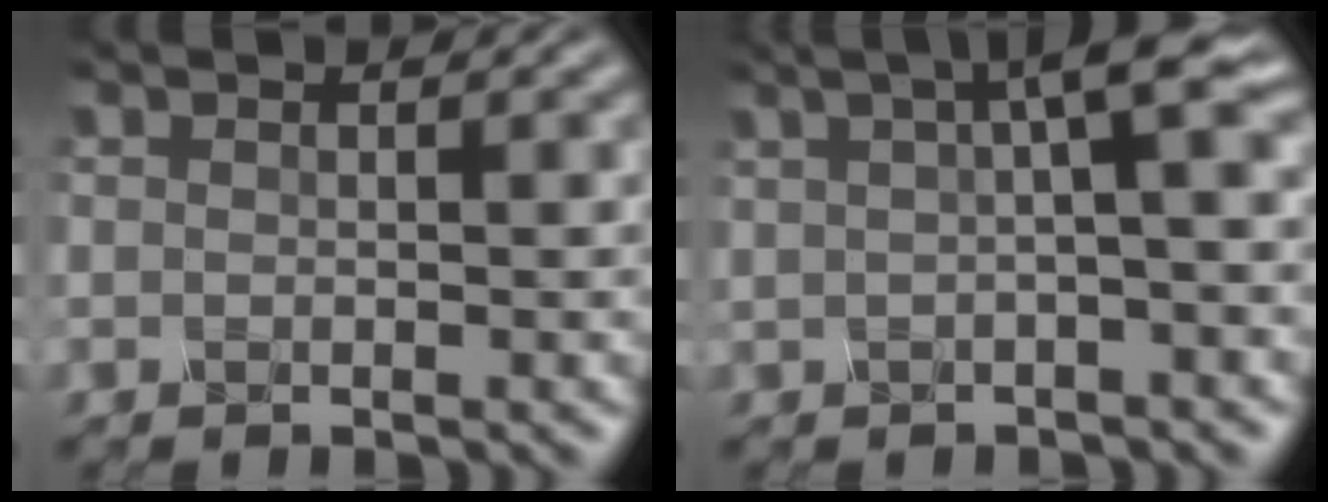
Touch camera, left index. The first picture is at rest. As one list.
[{"total": 4.7, "force": [1.3, 0.9, 4.4], "torque": [-0.060, 0.021, 0.017]}]